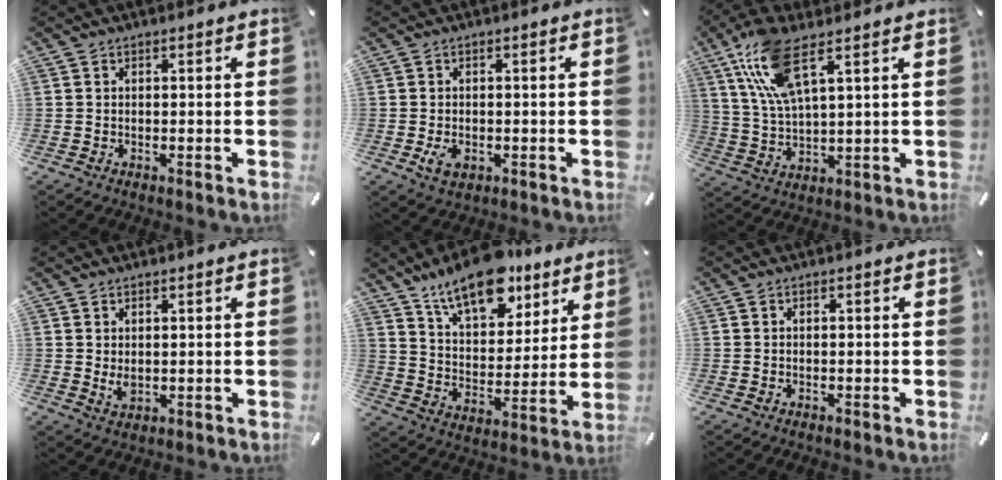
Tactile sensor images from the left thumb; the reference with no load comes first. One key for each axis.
{"total": 3.5, "fx": -0.9, "fy": 2.4, "fz": 2.4, "tx": -0.053, "ty": -0.007, "tz": -0.021}
{"total": 12.2, "fx": 6.8, "fy": 4.1, "fz": 9.3, "tx": -0.200, "ty": -0.003, "tz": 0.127}
{"total": 2.5, "fx": 0.7, "fy": 1.6, "fz": 1.8, "tx": -0.041, "ty": -0.002, "tz": 0.012}
{"total": 16.7, "fx": 12.4, "fy": 8.1, "fz": 7.7, "tx": -0.132, "ty": -0.077, "tz": 0.220}
{"total": 0.0}